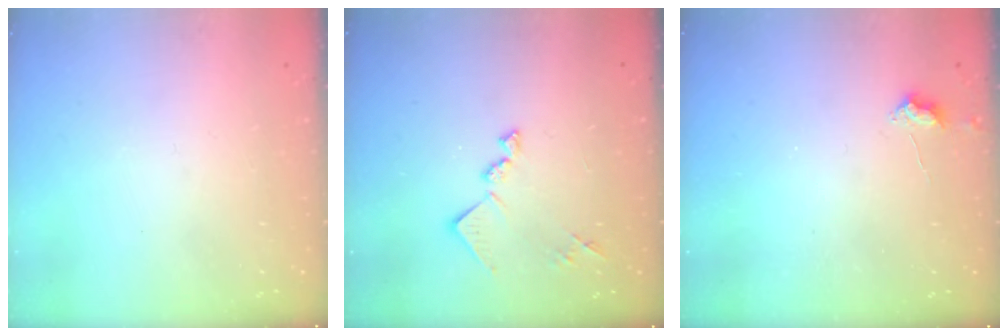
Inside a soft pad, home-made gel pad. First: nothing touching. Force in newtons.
{"total": 11.2, "press": 11.2, "slide": 0.6}
{"total": 3.0, "press": 2.9, "slide": 0.5}